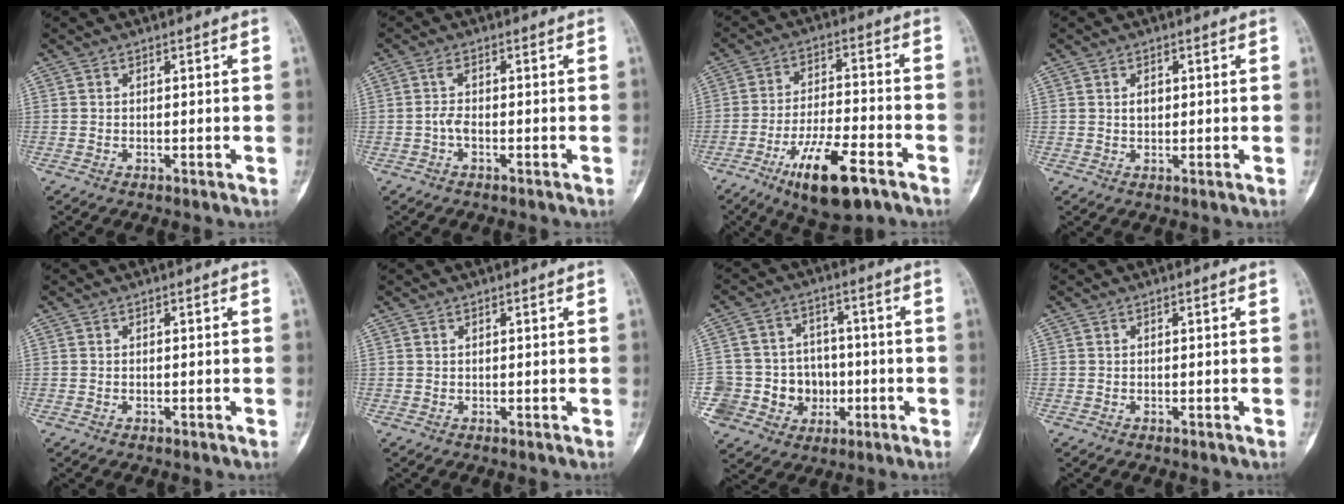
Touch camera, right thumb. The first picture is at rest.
{"total": 2.1, "force": [-0.6, 0.9, 1.8], "torque": [-0.040, 0.007, -0.014]}
{"total": 13.8, "force": [-7.7, 4.5, 10.5], "torque": [-0.181, 0.035, -0.124]}
{"total": 1.9, "force": [0.5, 1.3, 1.3], "torque": [-0.018, -0.001, 0.009]}
{"total": 0.0}
{"total": 0.0}
{"total": 12.5, "force": [-2.6, 11.7, 3.6], "torque": [-0.030, 0.035, -0.029]}
{"total": 0.0}